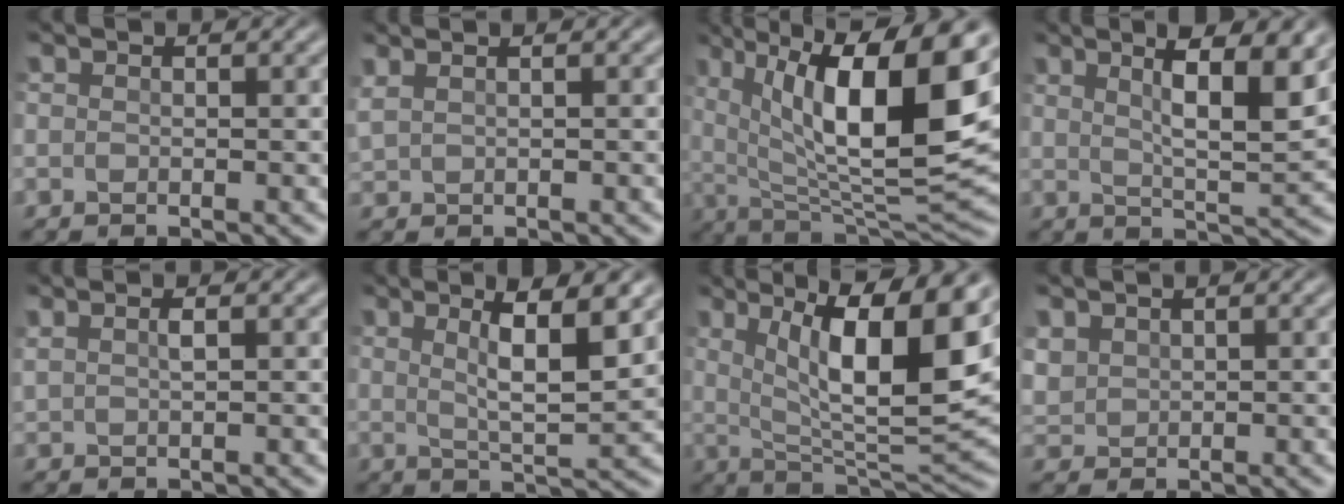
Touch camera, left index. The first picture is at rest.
{"total": 1.9, "force": [1.4, 0.7, 1.1], "torque": [-0.022, 0.006, 0.022]}
{"total": 14.3, "force": [3.9, 5.1, 12.8], "torque": [-0.209, -0.008, 0.064]}
{"total": 7.6, "force": [3.3, 1.8, 6.6], "torque": [-0.089, 0.006, 0.049]}
{"total": 1.2, "force": [0.5, 0.3, 1.1], "torque": [-0.024, 0.001, 0.012]}
{"total": 6.4, "force": [2.4, 1.4, 5.8], "torque": [-0.089, -0.003, 0.041]}
{"total": 12.0, "force": [3.8, 3.2, 10.9], "torque": [-0.169, -0.007, 0.064]}
{"total": 2.0, "force": [1.1, 1.5, 0.8], "torque": [-0.027, 0.000, 0.025]}